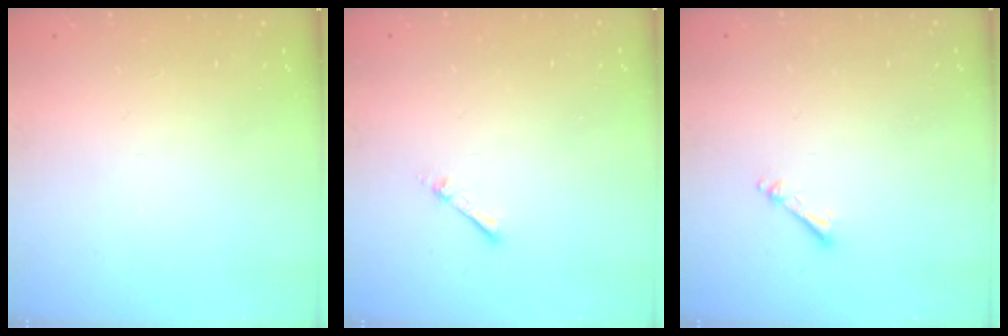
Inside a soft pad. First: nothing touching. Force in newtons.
{"total": 1.9, "press": 1.9, "slide": 0.3}
{"total": 2.4, "press": 2.3, "slide": 0.4}